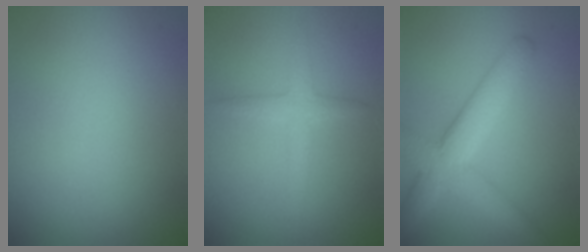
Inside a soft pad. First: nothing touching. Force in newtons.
{"total": 1.9, "press": 1.9, "slide": 0.1}
{"total": 5.1, "press": 5.0, "slide": 0.3}